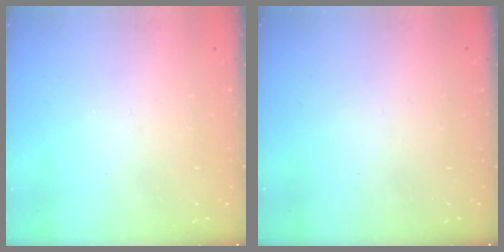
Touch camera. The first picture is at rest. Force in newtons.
{"total": 0.0}